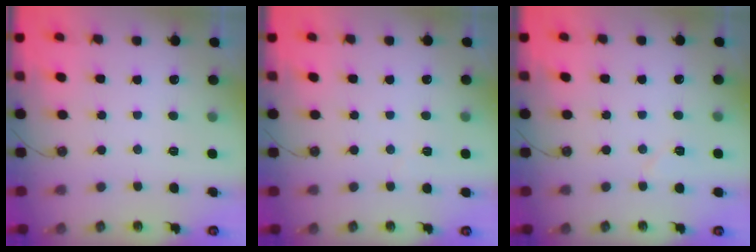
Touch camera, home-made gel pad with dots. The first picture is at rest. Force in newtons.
{"total": 2.2, "press": 2.2, "slide": 0.7}
{"total": 5.3, "press": 5.2, "slide": 0.9}